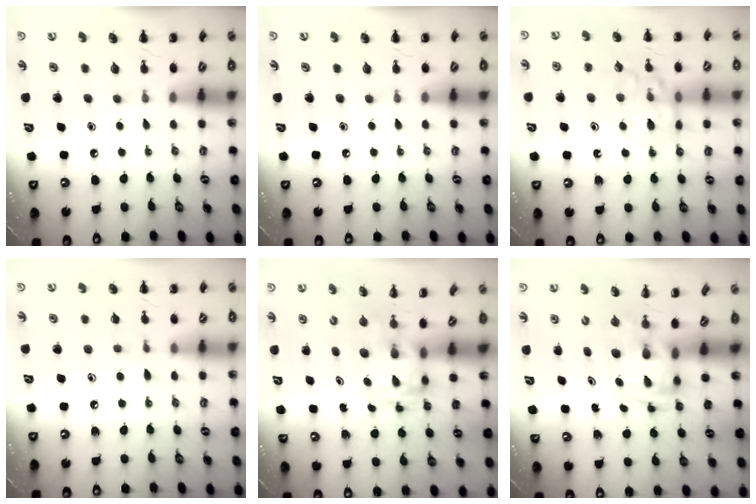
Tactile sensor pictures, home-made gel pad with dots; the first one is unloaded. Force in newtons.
{"total": 0.0}
{"total": 11.9, "press": 11.8, "slide": 1.2}
{"total": 5.8, "press": 5.4, "slide": 2.2}
{"total": 2.8, "press": 2.7, "slide": 0.5}
{"total": 2.8, "press": 2.7, "slide": 0.5}